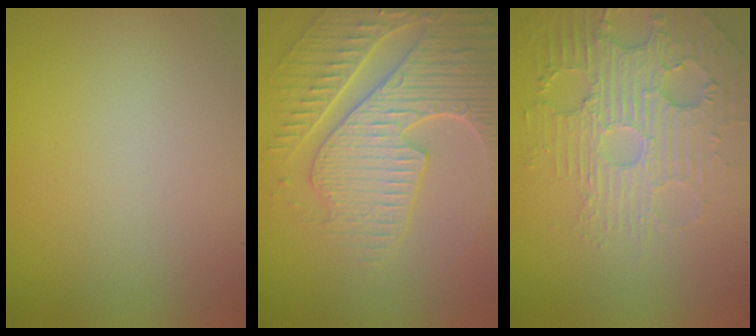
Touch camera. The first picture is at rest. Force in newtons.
{"total": 8.2, "press": 6.1, "slide": 5.4}
{"total": 4.8, "press": 4.3, "slide": 2.2}